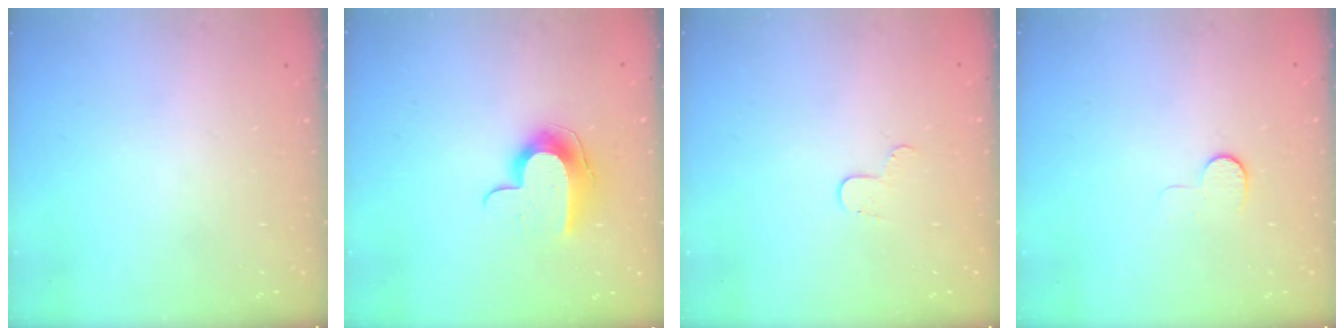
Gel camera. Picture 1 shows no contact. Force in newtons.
{"total": 10.3, "press": 10.2, "slide": 1.0}
{"total": 3.4, "press": 3.4, "slide": 0.3}
{"total": 5.1, "press": 5.1, "slide": 0.5}